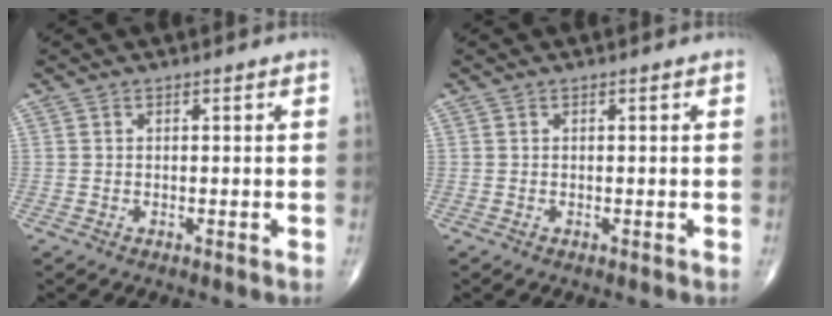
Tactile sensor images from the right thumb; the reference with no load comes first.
{"total": 0.0}